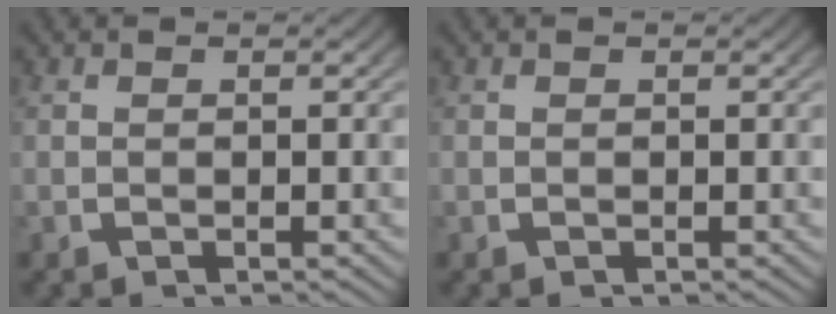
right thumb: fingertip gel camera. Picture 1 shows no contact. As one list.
[{"total": 0.0}]